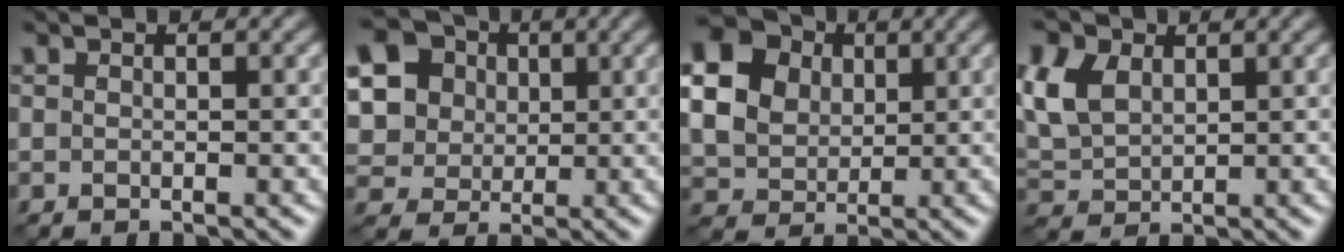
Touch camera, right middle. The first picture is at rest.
{"total": 14.7, "force": [4.5, 12.7, 5.7], "torque": [-0.179, 0.026, 0.076]}
{"total": 14.6, "force": [4.9, 12.2, 6.3], "torque": [-0.175, 0.023, 0.081]}
{"total": 5.9, "force": [2.3, 4.1, 3.6], "torque": [-0.110, 0.018, 0.043]}